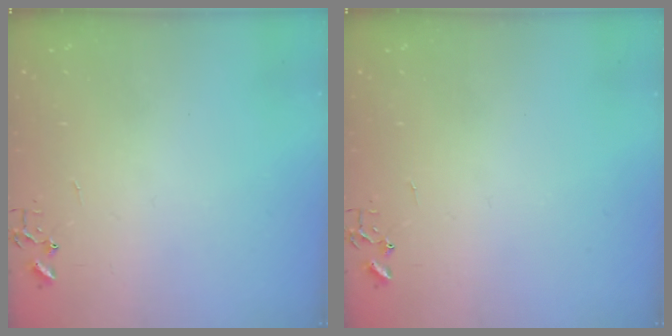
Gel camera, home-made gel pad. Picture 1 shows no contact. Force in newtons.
{"total": 0.0}